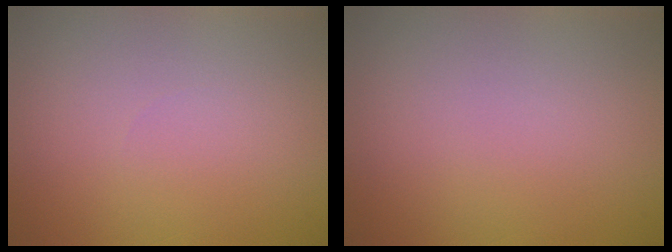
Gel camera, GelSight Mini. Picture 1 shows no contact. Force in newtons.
{"total": 0.0}